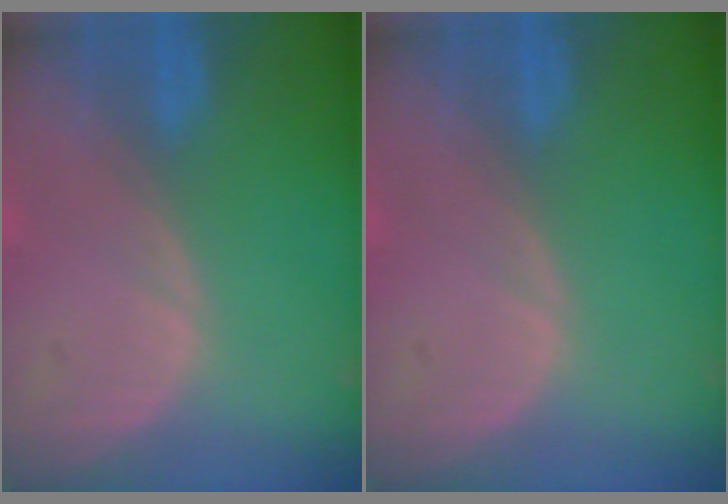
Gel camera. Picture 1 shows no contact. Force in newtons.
{"total": 0.0}